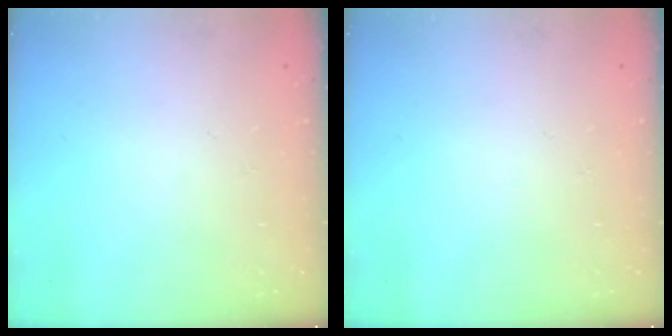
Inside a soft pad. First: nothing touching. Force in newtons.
{"total": 0.0}